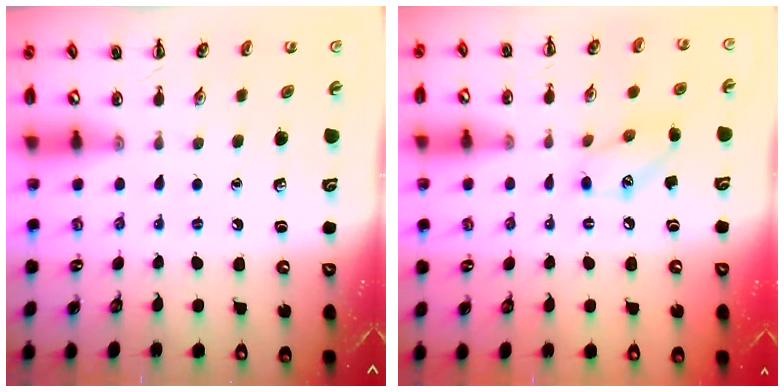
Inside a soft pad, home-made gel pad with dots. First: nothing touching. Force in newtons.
{"total": 9.6, "press": 9.6, "slide": 1.1}